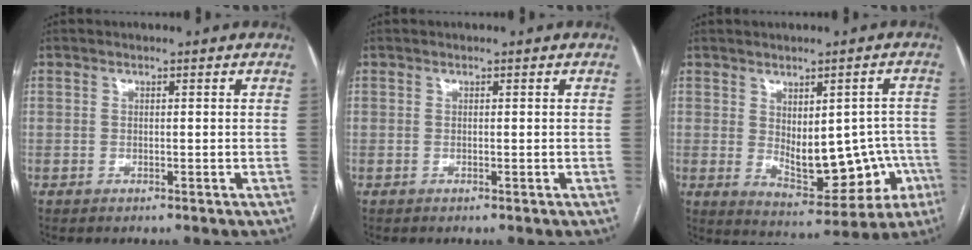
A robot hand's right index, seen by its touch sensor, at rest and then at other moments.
{"total": 0.0}
{"total": 11.9, "force": [-1.8, 6.4, 9.9], "torque": [-0.120, 0.013, 0.002]}